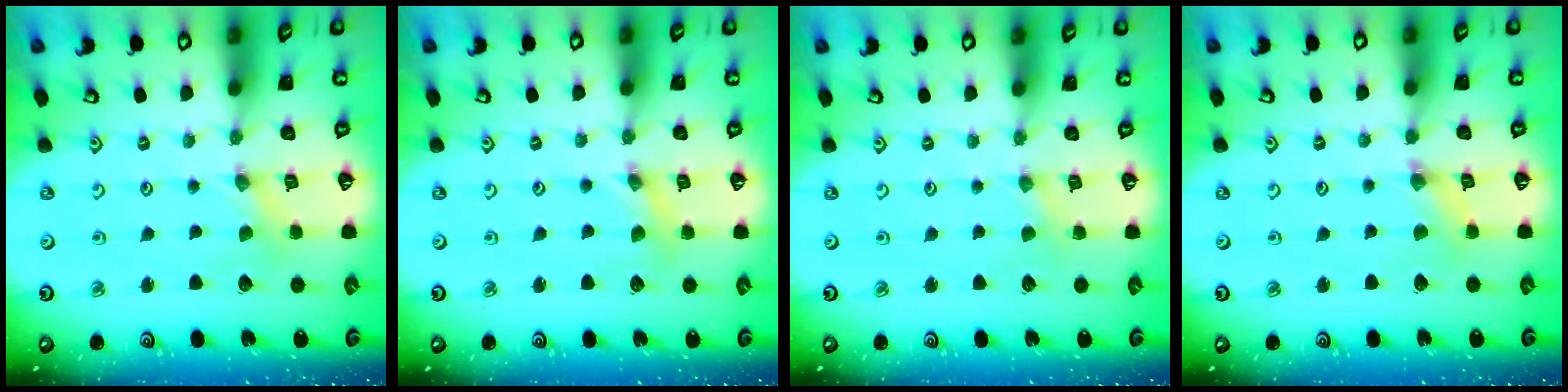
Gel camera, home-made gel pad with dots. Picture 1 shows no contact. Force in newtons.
{"total": 2.1, "press": 2.1, "slide": 0.3}
{"total": 1.8, "press": 1.7, "slide": 0.4}
{"total": 1.9, "press": 1.8, "slide": 0.3}